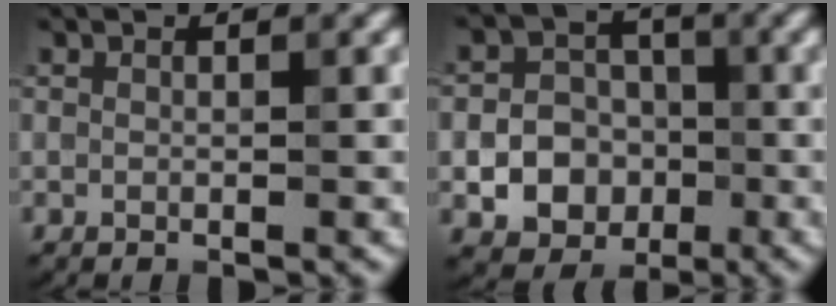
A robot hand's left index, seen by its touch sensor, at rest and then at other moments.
{"total": 7.5, "force": [-1.9, 6.6, 3.1], "torque": [-0.039, 0.004, -0.051]}